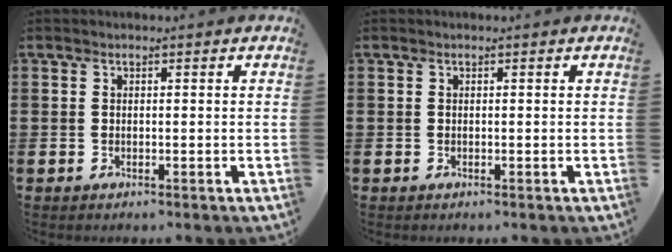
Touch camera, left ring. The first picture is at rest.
{"total": 0.0}